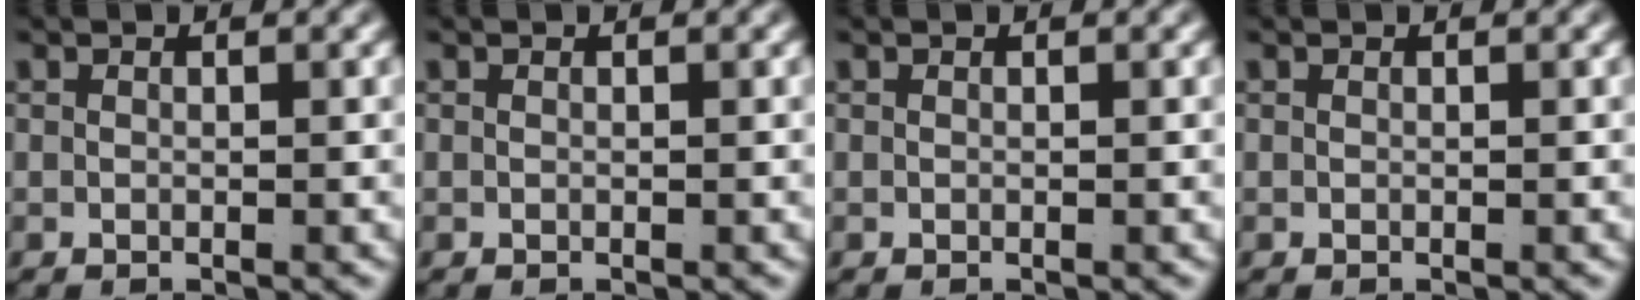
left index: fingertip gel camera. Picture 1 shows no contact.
{"total": 0.0}
{"total": 0.0}
{"total": 0.0}